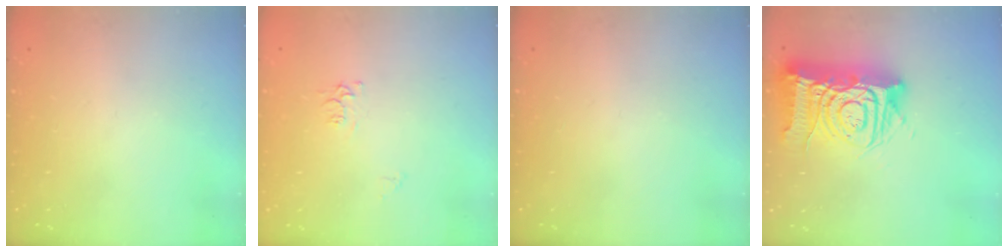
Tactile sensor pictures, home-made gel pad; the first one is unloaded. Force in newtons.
{"total": 5.0, "press": 5.0, "slide": 0.7}
{"total": 0.0}
{"total": 17.8, "press": 17.7, "slide": 1.9}